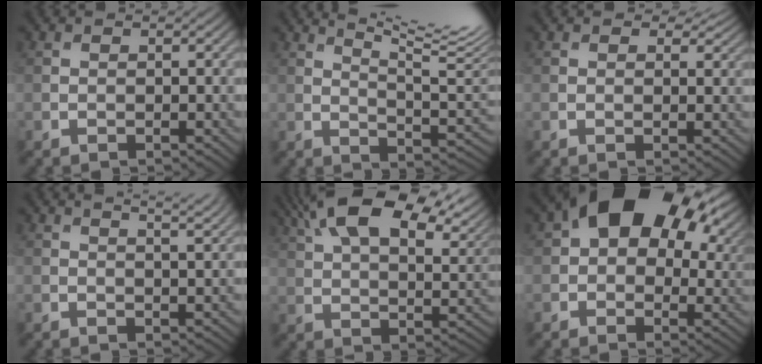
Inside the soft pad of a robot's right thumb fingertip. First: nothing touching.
{"total": 13.6, "force": [8.5, 3.0, 10.2], "torque": [-0.164, 0.016, 0.130]}
{"total": 3.3, "force": [2.2, 1.7, 1.8], "torque": [-0.032, -0.002, 0.029]}
{"total": 5.1, "force": [4.0, 1.2, 3.0], "torque": [-0.033, 0.017, 0.044]}
{"total": 16.8, "force": [10.0, 7.2, 11.4], "torque": [-0.217, 0.022, 0.161]}
{"total": 16.3, "force": [6.0, 10.7, 10.7], "torque": [-0.143, 0.021, 0.106]}